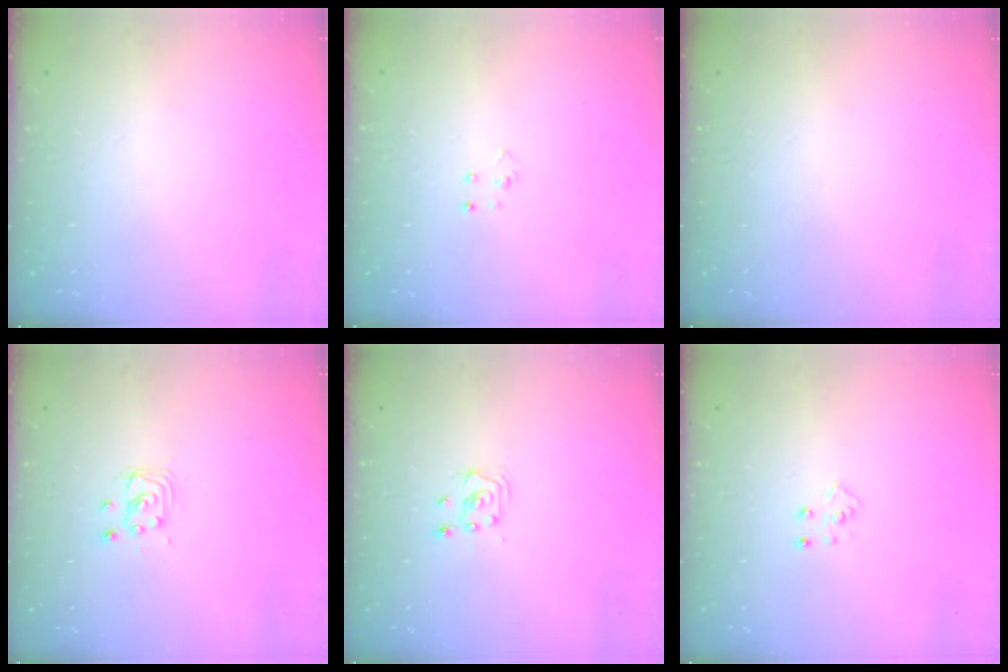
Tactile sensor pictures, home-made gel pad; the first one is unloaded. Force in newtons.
{"total": 2.8, "press": 2.8, "slide": 0.3}
{"total": 0.0}
{"total": 2.8, "press": 2.8, "slide": 0.2}
{"total": 2.2, "press": 2.2, "slide": 0.3}
{"total": 4.3, "press": 4.2, "slide": 0.4}